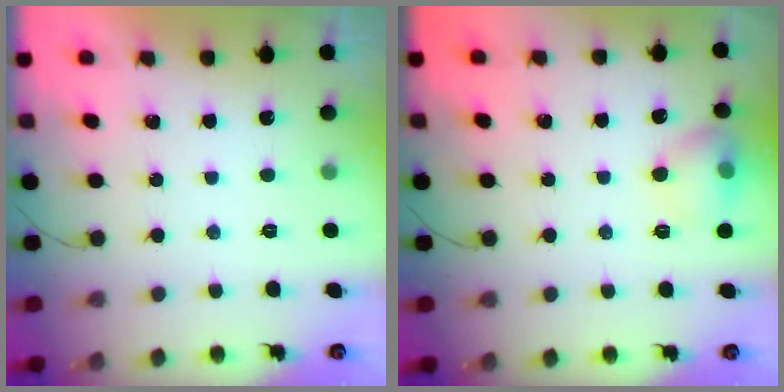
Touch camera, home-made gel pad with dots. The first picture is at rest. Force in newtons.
{"total": 8.9, "press": 8.8, "slide": 1.2}